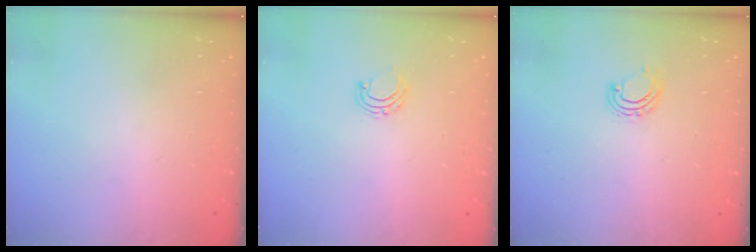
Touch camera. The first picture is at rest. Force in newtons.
{"total": 6.5, "press": 6.5, "slide": 0.4}
{"total": 4.9, "press": 4.8, "slide": 0.7}